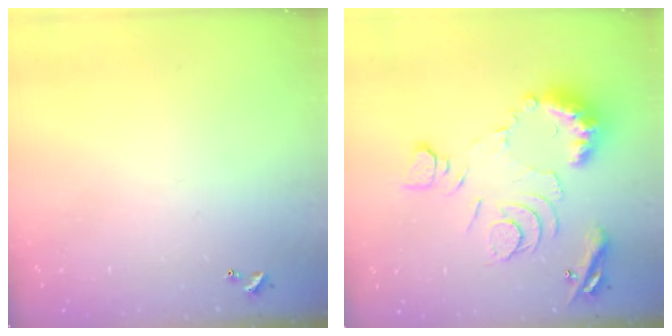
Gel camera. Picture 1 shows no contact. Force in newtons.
{"total": 11.6, "press": 11.5, "slide": 1.2}